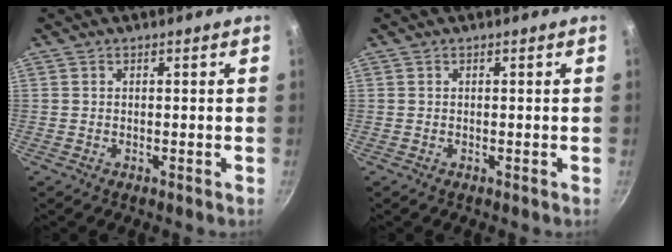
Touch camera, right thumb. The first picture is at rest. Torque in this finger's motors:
{"motor_torque": [0.00, 0.00, 0.01, 0.01, 0.00]}